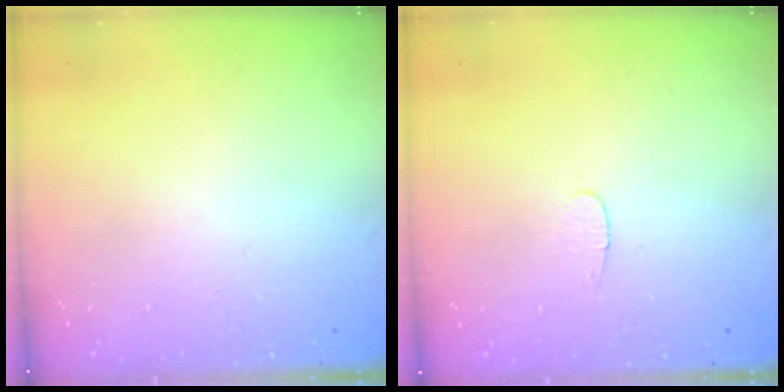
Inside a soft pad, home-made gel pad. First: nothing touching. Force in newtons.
{"total": 3.4, "press": 3.4, "slide": 0.4}